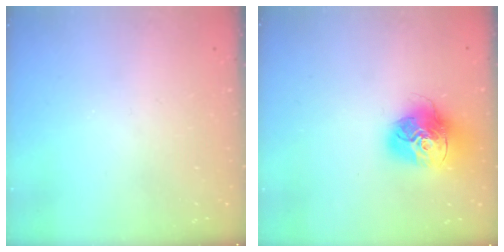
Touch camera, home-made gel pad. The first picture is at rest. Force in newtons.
{"total": 16.1, "press": 16.0, "slide": 1.6}